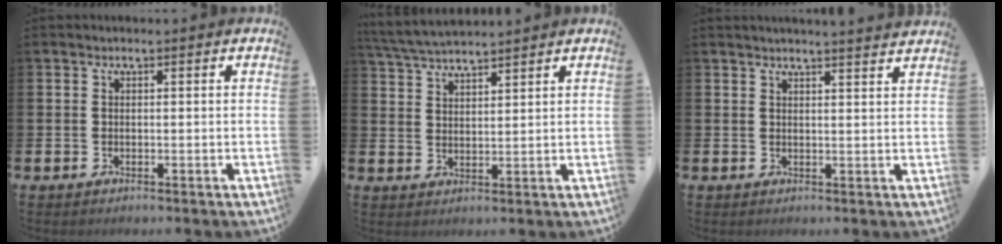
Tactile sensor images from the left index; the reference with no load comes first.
{"total": 4.4, "force": [4.3, 0.1, 0.7], "torque": [-0.033, -0.020, 0.079]}
{"total": 2.7, "force": [2.6, -0.4, 0.1], "torque": [0.004, -0.019, 0.046]}